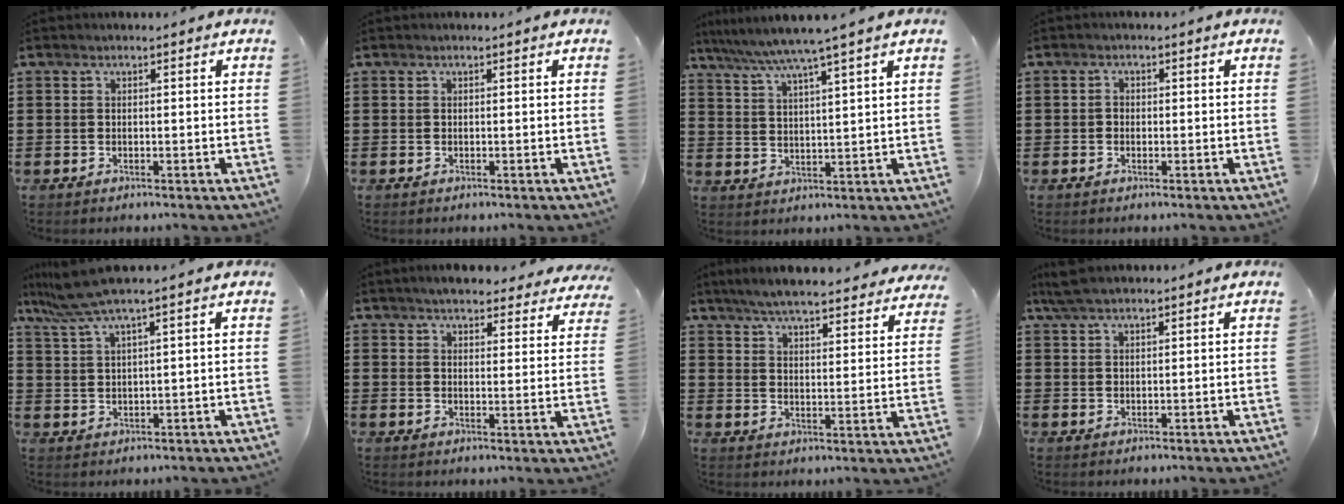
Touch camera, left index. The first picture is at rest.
{"total": 0.0}
{"total": 5.6, "force": [4.6, -1.1, 3.1], "torque": [-0.075, -0.023, 0.076]}
{"total": 1.0, "force": [-0.2, 0.8, 0.6], "torque": [-0.013, 0.004, -0.004]}
{"total": 5.5, "force": [3.7, -0.1, 4.1], "torque": [-0.098, -0.004, 0.064]}
{"total": 4.5, "force": [4.3, 0.6, 1.0], "torque": [-0.027, -0.017, 0.077]}
{"total": 5.9, "force": [5.6, 0.1, 1.7], "torque": [-0.057, -0.028, 0.098]}
{"total": 3.4, "force": [2.6, 0.7, 2.0], "torque": [-0.044, 0.004, 0.049]}